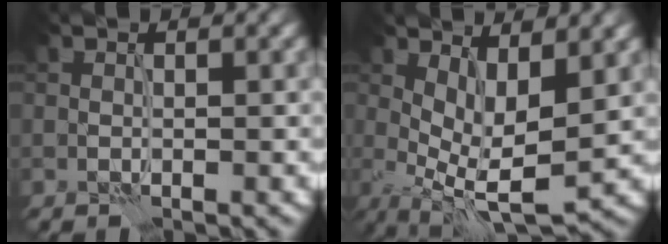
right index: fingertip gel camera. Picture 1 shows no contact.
{"total": 6.6, "force": [0.6, 2.6, 6.1], "torque": [-0.109, -0.008, 0.014]}